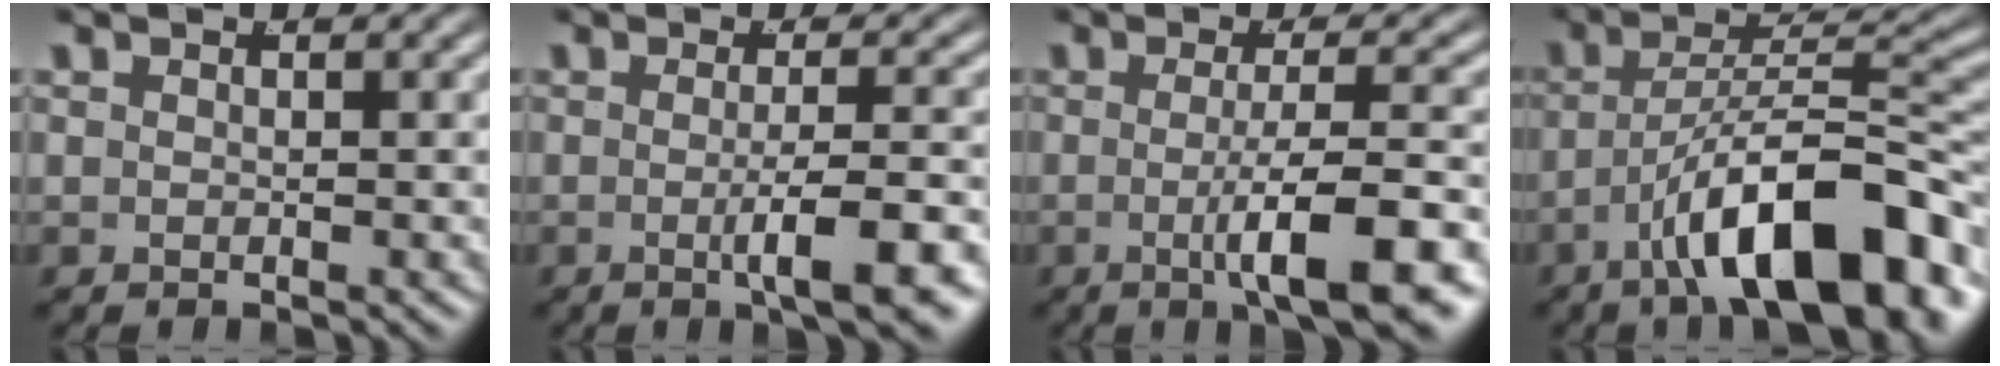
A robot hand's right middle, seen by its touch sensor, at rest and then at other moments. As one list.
[{"total": 4.7, "force": [-1.9, 0.1, 4.3], "torque": [-0.059, -0.003, -0.029]}, {"total": 6.6, "force": [-2.4, 0.7, 6.1], "torque": [-0.089, -0.010, -0.031]}, {"total": 10.1, "force": [-4.4, 3.1, 8.6], "torque": [-0.125, -0.010, -0.060]}]